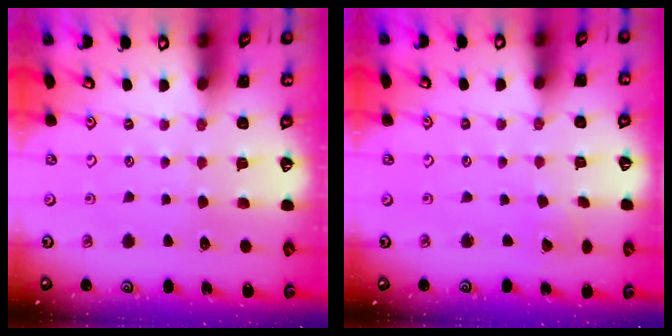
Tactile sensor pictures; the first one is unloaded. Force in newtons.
{"total": 2.3, "press": 2.3, "slide": 0.3}